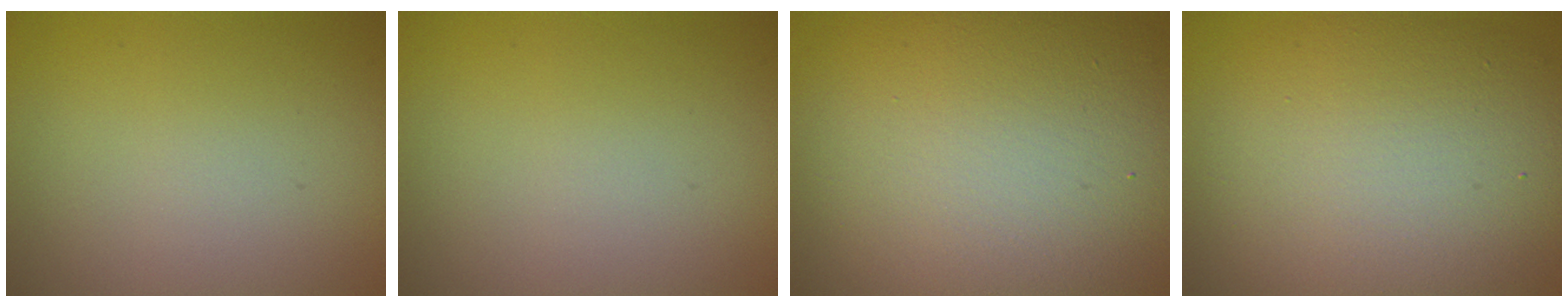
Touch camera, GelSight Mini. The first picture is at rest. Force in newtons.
{"total": 0.0}
{"total": 17.4, "press": 17.4, "slide": 0.9}
{"total": 12.2, "press": 12.2, "slide": 0.8}